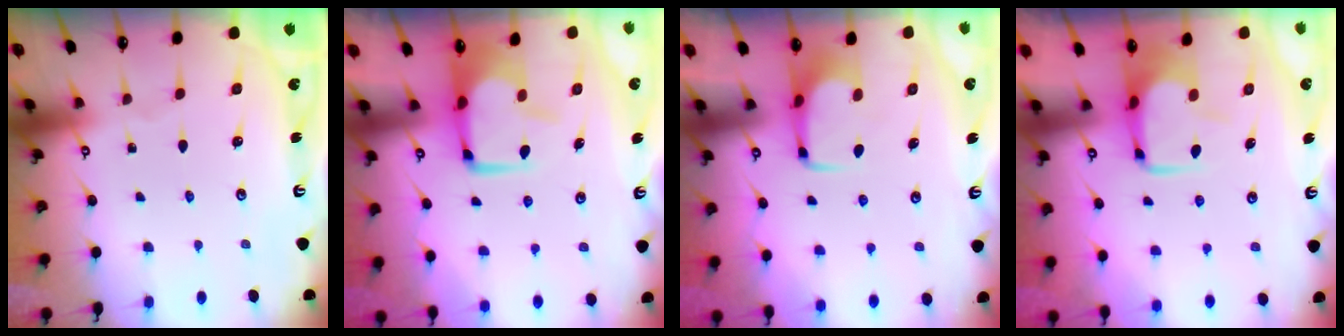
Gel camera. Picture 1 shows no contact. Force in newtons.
{"total": 0.8, "press": 0.0, "slide": 0.8}
{"total": 1.6, "press": 1.6, "slide": 0.5}
{"total": 2.2, "press": 2.1, "slide": 0.7}